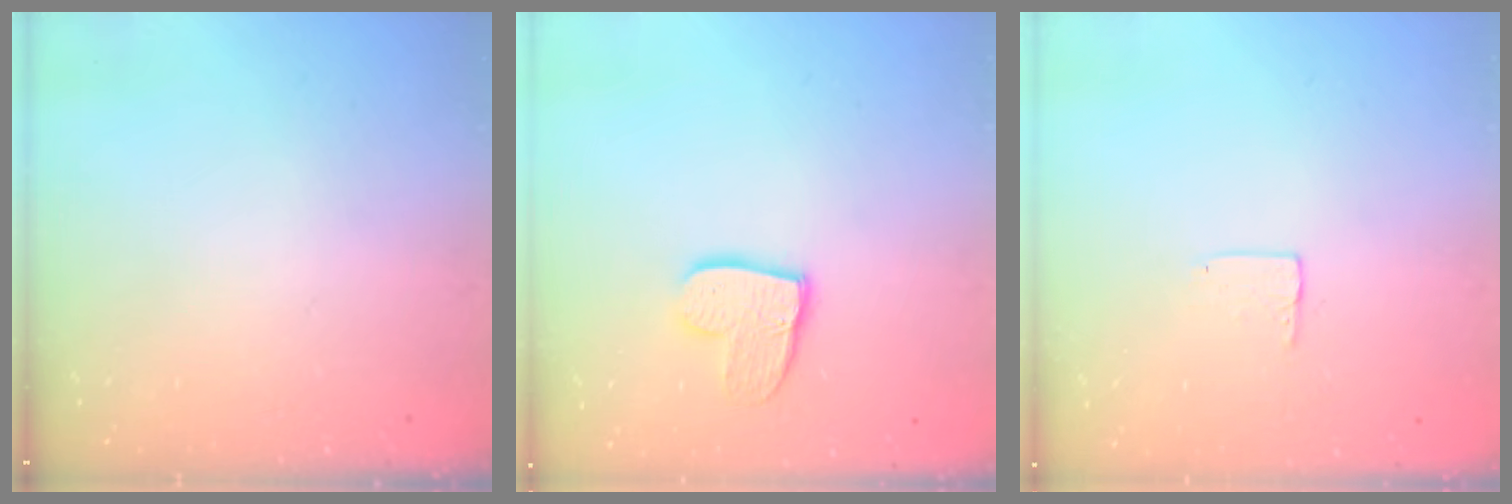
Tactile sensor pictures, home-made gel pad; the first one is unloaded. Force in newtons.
{"total": 10.9, "press": 10.8, "slide": 0.9}
{"total": 3.9, "press": 3.9, "slide": 0.1}